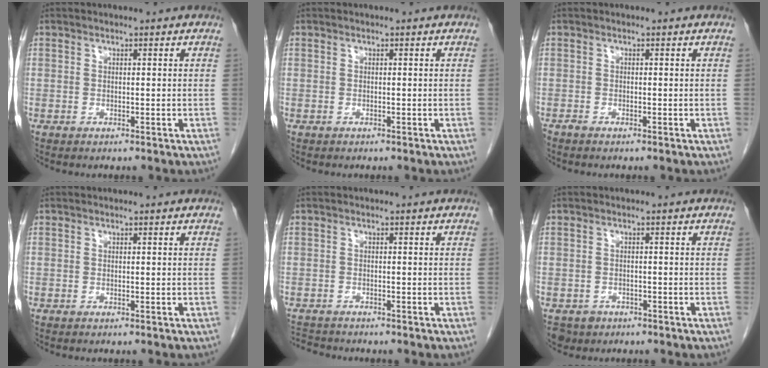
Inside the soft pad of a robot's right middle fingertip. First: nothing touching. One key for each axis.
{"total": 0.0}
{"total": 0.6, "fx": -0.6, "fy": 0.0, "fz": 0.2, "tx": -0.009, "ty": -0.002, "tz": -0.013}
{"total": 0.0}
{"total": 2.5, "fx": -2.5, "fy": 0.4, "fz": 0.0, "tx": 0.000, "ty": -0.012, "tz": -0.045}
{"total": 3.2, "fx": -2.0, "fy": 2.5, "fz": 0.3, "tx": -0.004, "ty": 0.003, "tz": -0.031}